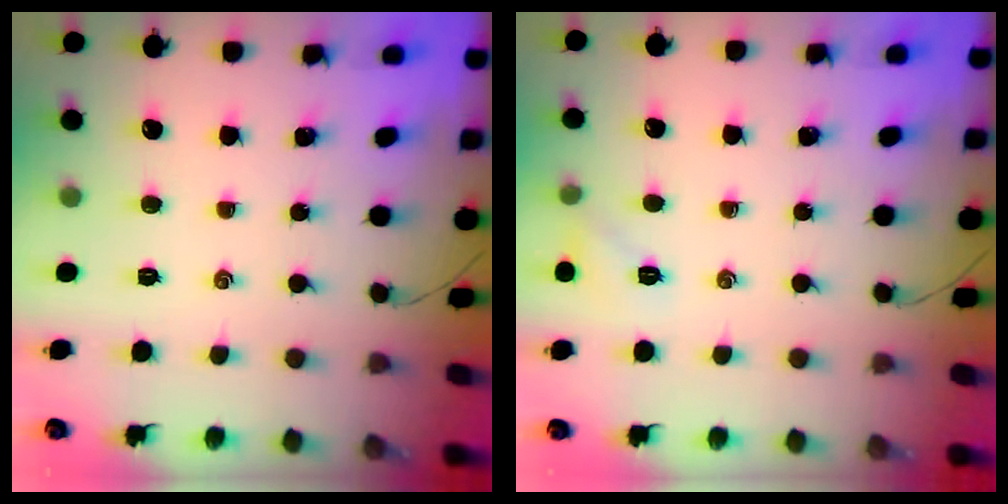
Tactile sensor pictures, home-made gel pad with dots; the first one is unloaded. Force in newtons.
{"total": 5.5, "press": 5.3, "slide": 1.6}